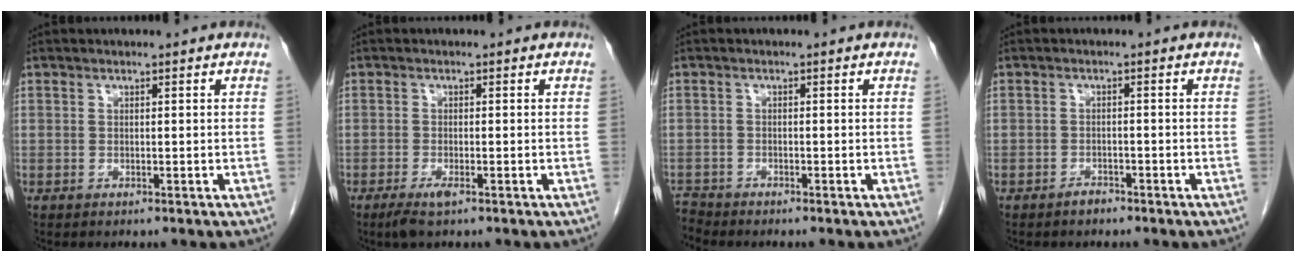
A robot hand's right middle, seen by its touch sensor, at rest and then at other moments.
{"total": 2.4, "force": [-1.5, 0.4, 1.8], "torque": [-0.040, -0.005, -0.028]}
{"total": 2.0, "force": [-2.0, -0.1, -0.6], "torque": [0.008, -0.013, -0.036]}
{"total": 1.4, "force": [-1.2, 0.5, 0.3], "torque": [-0.007, 0.002, -0.018]}